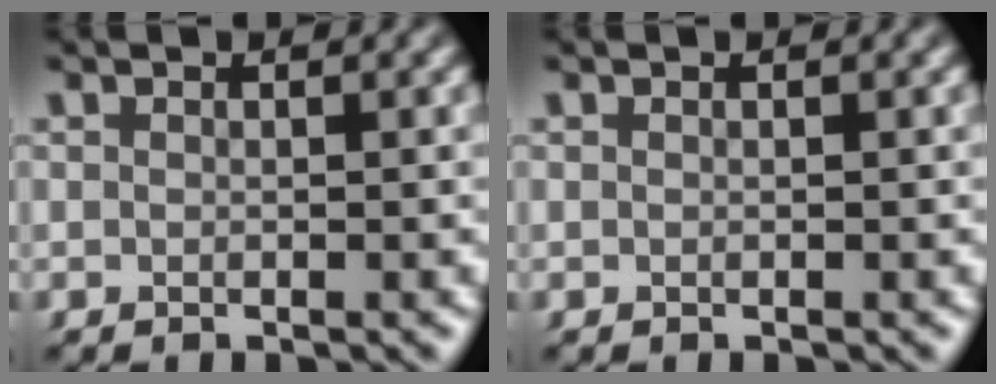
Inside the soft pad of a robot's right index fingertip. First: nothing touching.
{"total": 0.0}